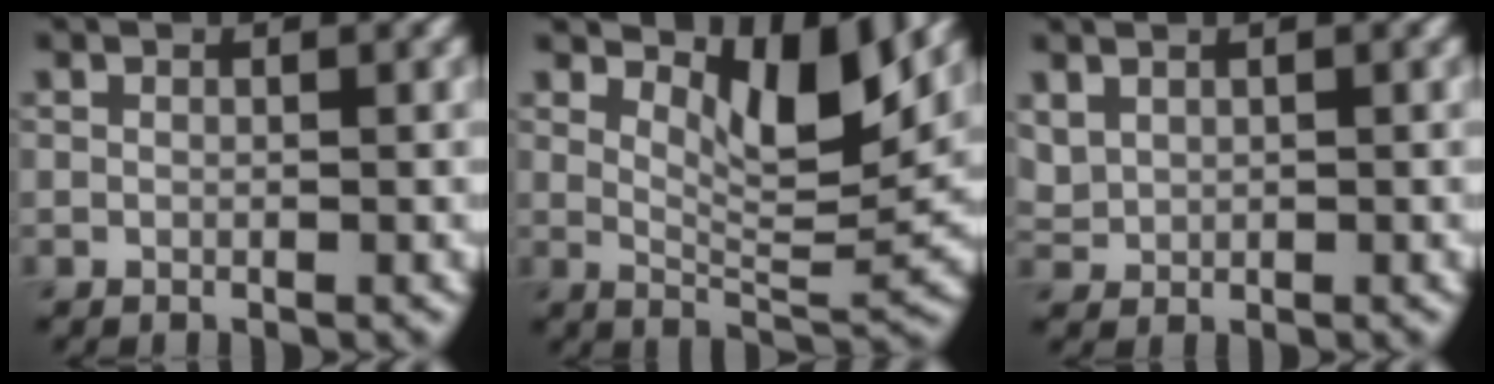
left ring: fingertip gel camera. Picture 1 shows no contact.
{"total": 5.4, "force": [3.1, 1.6, 4.1], "torque": [-0.073, -0.012, 0.050]}
{"total": 1.3, "force": [0.8, 0.9, 0.4], "torque": [-0.012, 0.001, 0.022]}